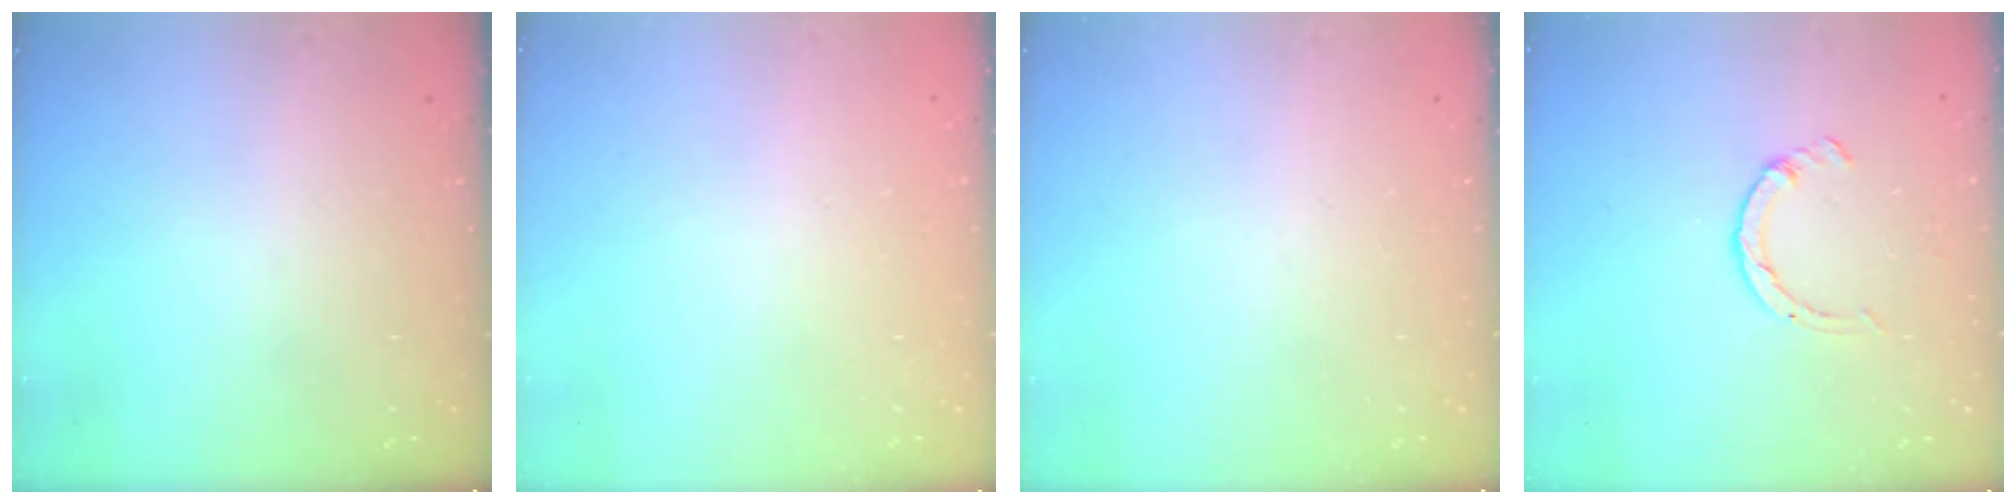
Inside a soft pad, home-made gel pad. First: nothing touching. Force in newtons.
{"total": 2.6, "press": 2.6, "slide": 0.2}
{"total": 0.0}
{"total": 2.6, "press": 2.6, "slide": 0.4}